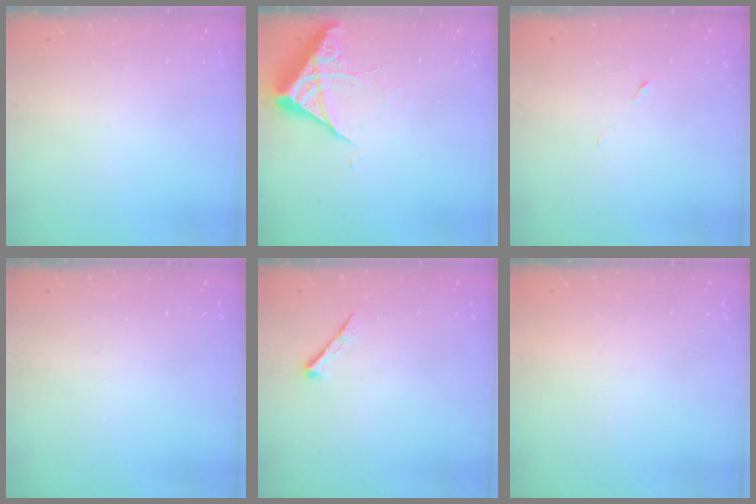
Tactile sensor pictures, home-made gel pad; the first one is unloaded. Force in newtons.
{"total": 5.4, "press": 5.4, "slide": 0.3}
{"total": 5.0, "press": 4.8, "slide": 1.4}
{"total": 0.0}
{"total": 4.3, "press": 4.3, "slide": 0.5}
{"total": 1.5, "press": 1.5, "slide": 0.1}